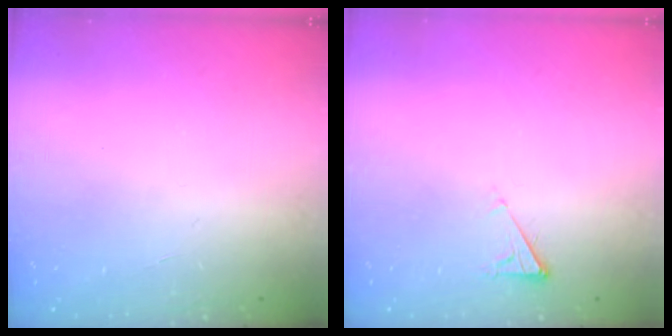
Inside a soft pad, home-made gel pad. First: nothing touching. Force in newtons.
{"total": 2.9, "press": 2.9, "slide": 0.5}